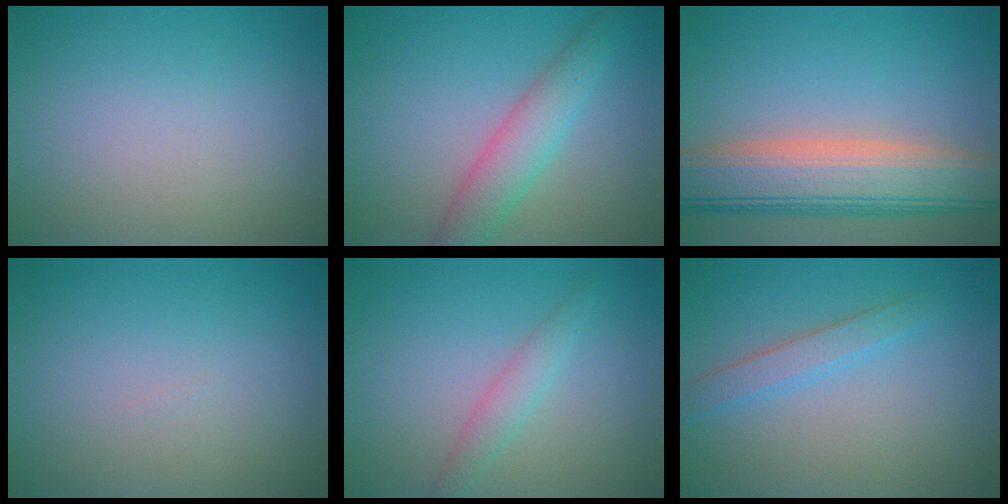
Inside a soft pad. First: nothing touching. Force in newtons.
{"total": 4.0, "press": 4.0, "slide": 0.1}
{"total": 9.3, "press": 9.3, "slide": 0.9}
{"total": 0.0}
{"total": 1.9, "press": 1.9, "slide": 0.1}
{"total": 2.1, "press": 2.1, "slide": 0.1}